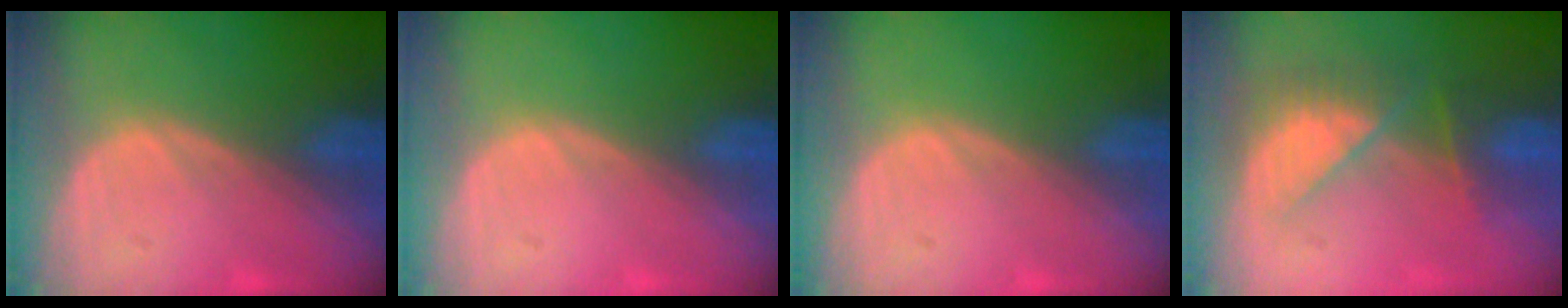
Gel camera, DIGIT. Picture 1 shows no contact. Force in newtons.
{"total": 0.0}
{"total": 0.0}
{"total": 8.1, "press": 7.0, "slide": 4.1}